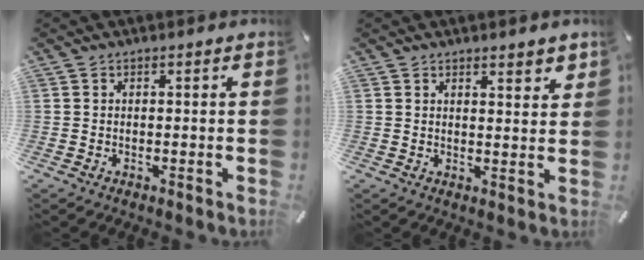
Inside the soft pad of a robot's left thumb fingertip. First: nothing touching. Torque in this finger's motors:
{"motor_torque": [0.15, -0.35, 0.05, 0.34, -0.02]}